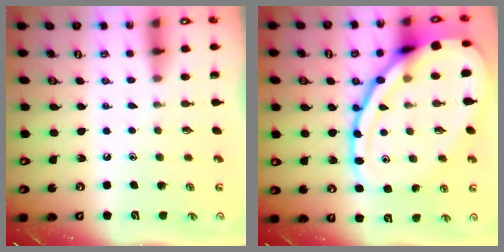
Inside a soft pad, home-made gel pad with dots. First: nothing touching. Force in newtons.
{"total": 25.0, "press": 24.9, "slide": 2.2}